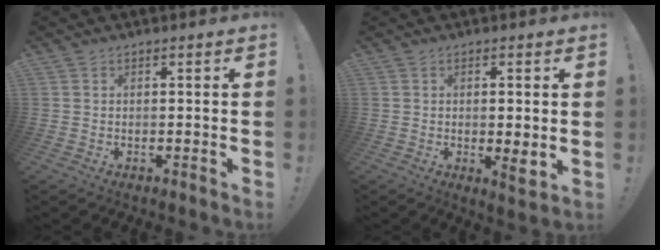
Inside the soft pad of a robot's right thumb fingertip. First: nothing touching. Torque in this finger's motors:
{"motor_torque": [-0.28, 0.31, -0.11, -0.09, -0.08]}